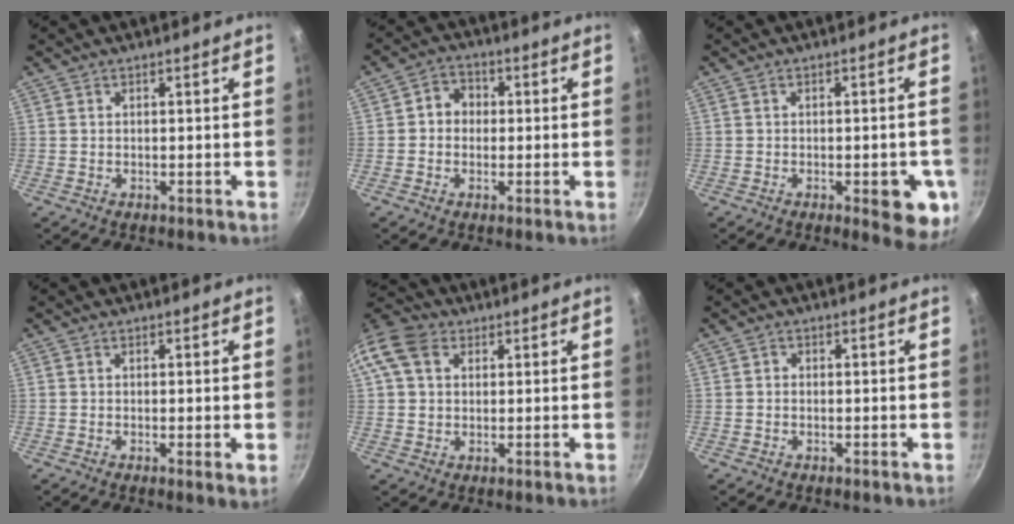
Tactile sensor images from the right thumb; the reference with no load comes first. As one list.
[{"total": 4.8, "force": [0.1, 4.2, 2.2], "torque": [-0.008, 0.010, -0.009]}, {"total": 9.2, "force": [-2.8, 3.4, 8.1], "torque": [-0.067, 0.009, -0.030]}, {"total": 1.7, "force": [0.1, 0.3, 1.6], "torque": [-0.024, -0.007, -0.002]}, {"total": 10.6, "force": [3.3, 8.0, 6.1], "torque": [-0.113, 0.012, 0.045]}, {"total": 0.8, "force": [-0.2, 0.7, 0.2], "torque": [-0.003, 0.004, -0.004]}]